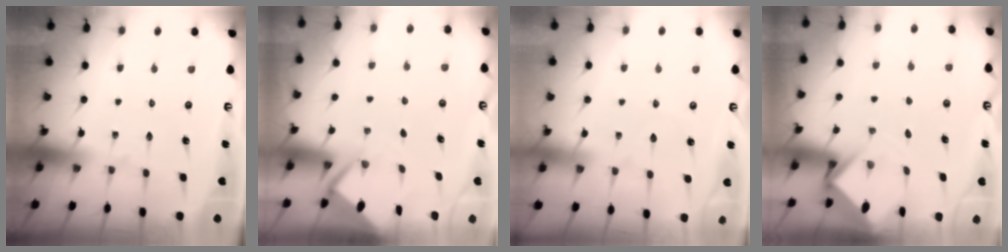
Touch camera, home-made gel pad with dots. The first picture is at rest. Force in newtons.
{"total": 2.7, "press": 2.6, "slide": 0.4}
{"total": 3.3, "press": 3.3, "slide": 0.5}
{"total": 3.6, "press": 3.6, "slide": 0.3}